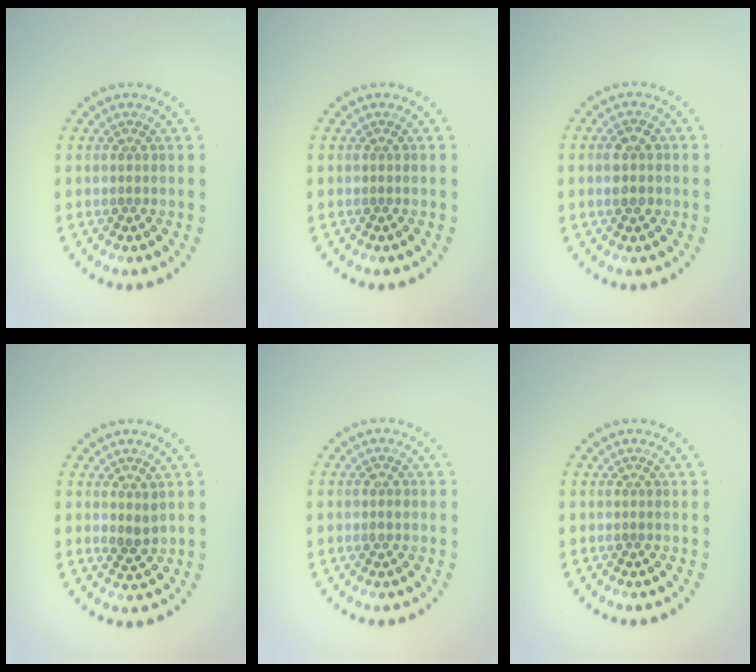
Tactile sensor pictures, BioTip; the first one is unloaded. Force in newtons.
{"total": 0.0}
{"total": 2.7, "press": 2.7, "slide": 0.0}
{"total": 1.4, "press": 1.2, "slide": 0.7}
{"total": 0.8, "press": 0.8, "slide": 0.2}
{"total": 0.0}